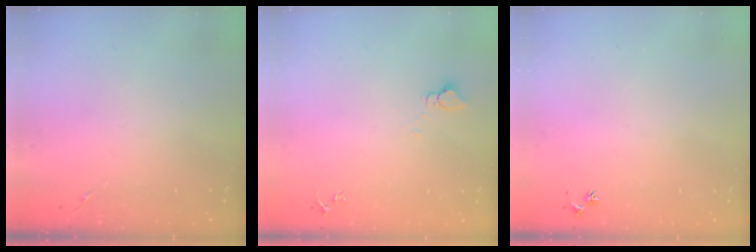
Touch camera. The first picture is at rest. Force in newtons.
{"total": 2.7, "press": 2.7, "slide": 0.2}
{"total": 2.5, "press": 2.5, "slide": 0.3}